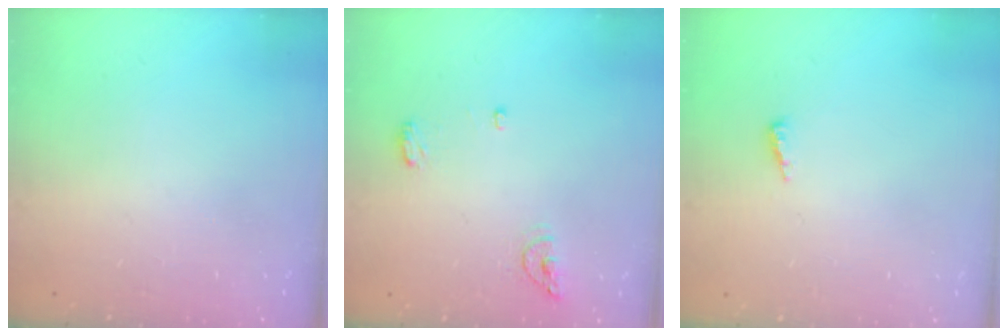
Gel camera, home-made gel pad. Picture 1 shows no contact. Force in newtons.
{"total": 10.0, "press": 7.3, "slide": 6.9}
{"total": 2.5, "press": 2.5, "slide": 0.2}